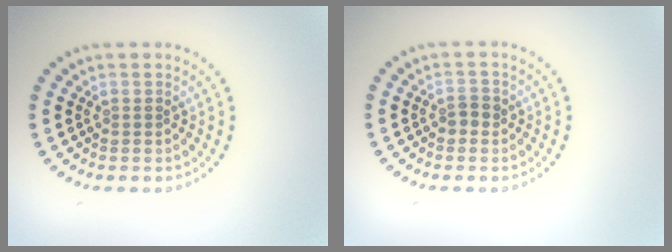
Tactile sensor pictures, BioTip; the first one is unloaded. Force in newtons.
{"total": 1.2, "press": 1.1, "slide": 0.3}